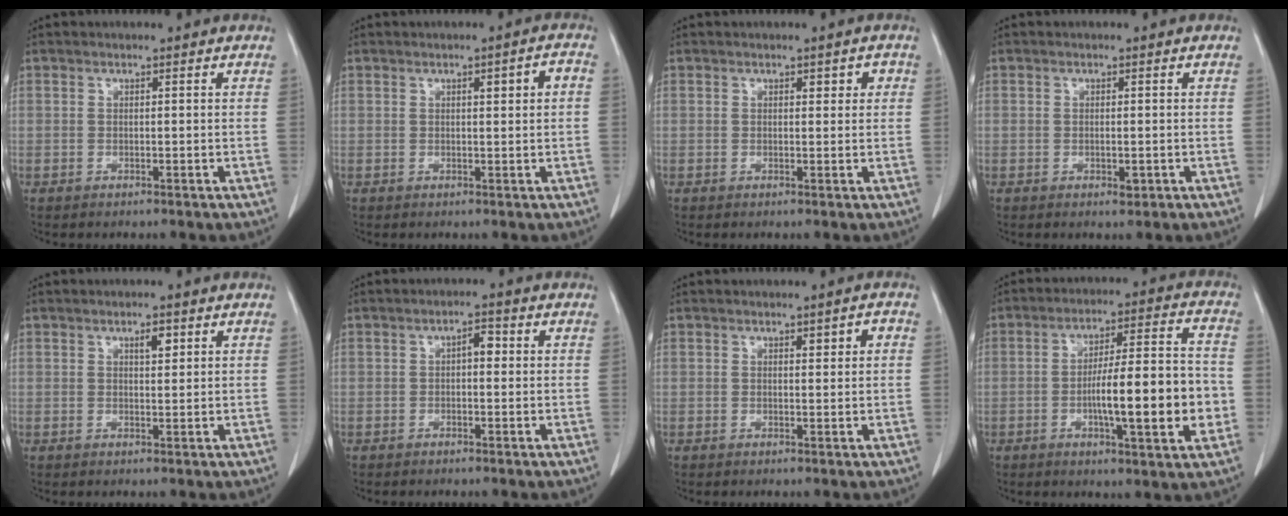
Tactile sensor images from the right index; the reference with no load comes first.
{"total": 2.8, "force": [0.5, 0.4, 2.7], "torque": [-0.037, 0.009, 0.008]}
{"total": 1.7, "force": [0.7, 0.9, 1.3], "torque": [-0.012, 0.005, 0.008]}
{"total": 1.4, "force": [-0.4, 0.7, 1.2], "torque": [-0.022, -0.002, 0.001]}
{"total": 2.0, "force": [0.9, 0.6, 1.6], "torque": [-0.028, -0.002, 0.015]}
{"total": 2.3, "force": [0.1, 1.0, 2.0], "torque": [-0.028, 0.008, -0.003]}
{"total": 1.8, "force": [0.6, 0.6, 1.6], "torque": [-0.022, 0.004, 0.010]}
{"total": 14.8, "force": [-3.0, 2.0, 14.3], "torque": [-0.226, 0.012, -0.042]}